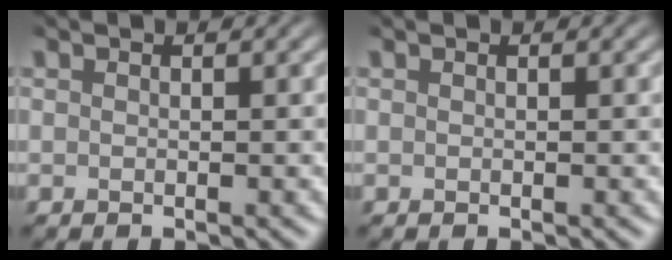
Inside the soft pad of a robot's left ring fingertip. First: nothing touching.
{"total": 0.0}